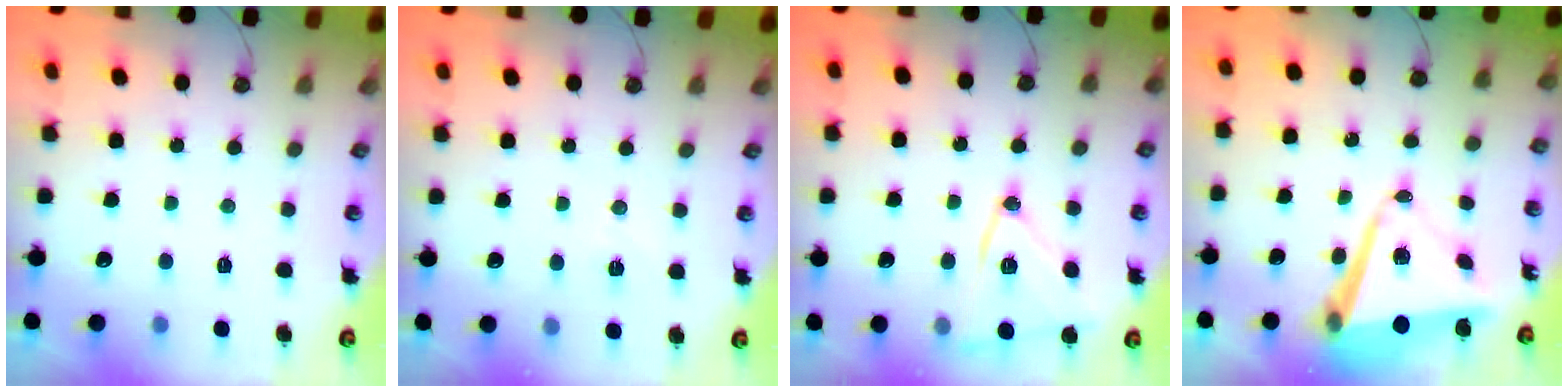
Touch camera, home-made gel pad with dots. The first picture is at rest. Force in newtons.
{"total": 6.1, "press": 5.6, "slide": 2.4}
{"total": 15.2, "press": 15.2, "slide": 0.7}
{"total": 13.0, "press": 12.9, "slide": 1.5}